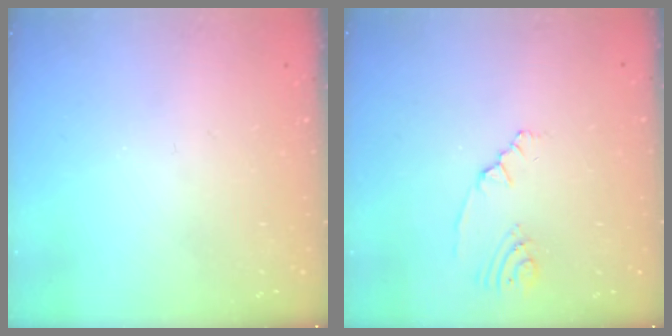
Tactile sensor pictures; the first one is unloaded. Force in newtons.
{"total": 2.4, "press": 2.1, "slide": 1.2}